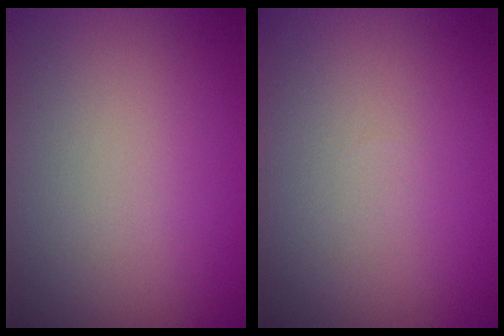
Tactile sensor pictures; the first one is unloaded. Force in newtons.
{"total": 0.0}